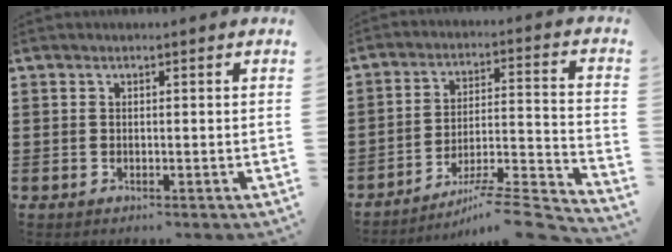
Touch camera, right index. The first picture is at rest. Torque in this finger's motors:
{"motor_torque": [-0.25, -0.25, -1.05, -0.21]}